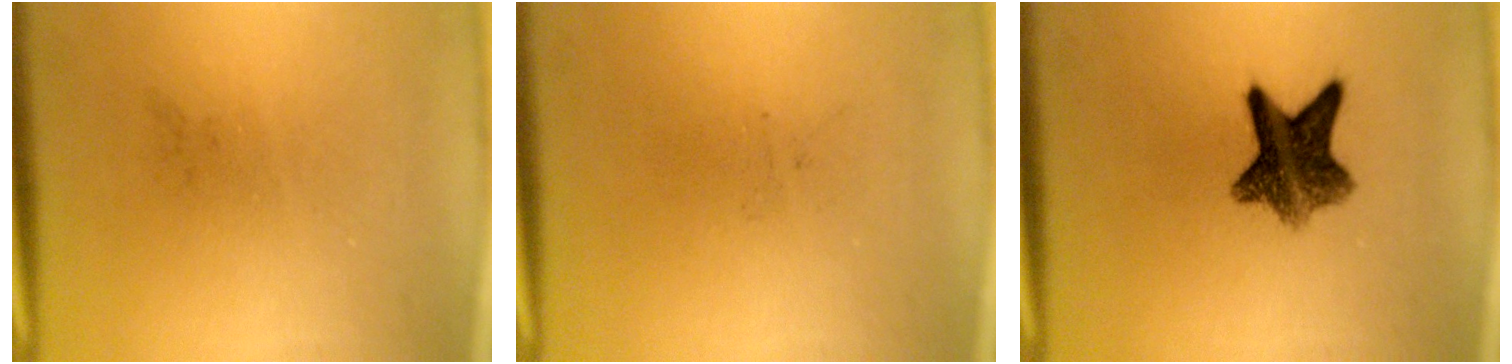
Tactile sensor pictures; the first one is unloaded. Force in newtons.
{"total": 0.0}
{"total": 8.4}